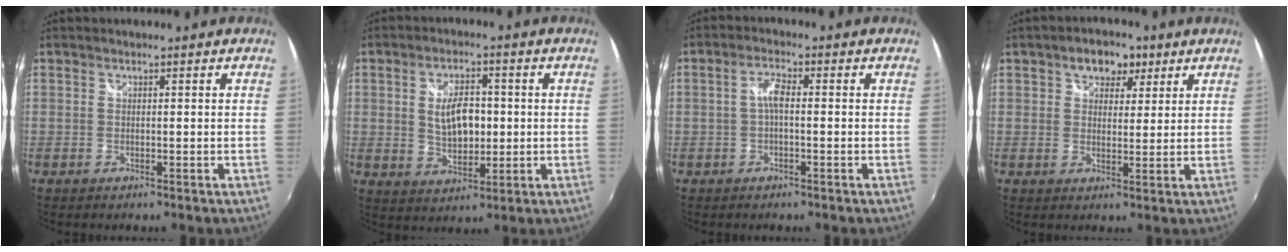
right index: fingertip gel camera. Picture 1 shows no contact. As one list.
[{"total": 8.4, "force": [0.5, 4.6, 7.0], "torque": [-0.124, 0.003, 0.017]}, {"total": 2.9, "force": [-0.4, 0.9, 2.7], "torque": [-0.056, 0.009, -0.007]}, {"total": 6.3, "force": [3.3, 4.2, 3.2], "torque": [-0.047, 0.016, 0.048]}]